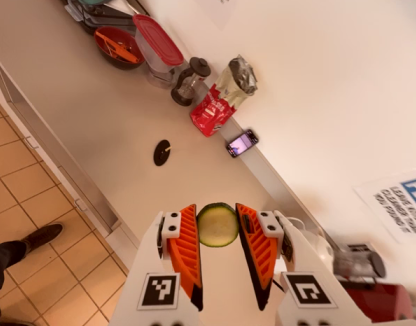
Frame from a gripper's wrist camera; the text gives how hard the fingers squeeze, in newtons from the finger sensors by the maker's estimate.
{"total": 8.5, "left": 8.9, "right": 8.1}